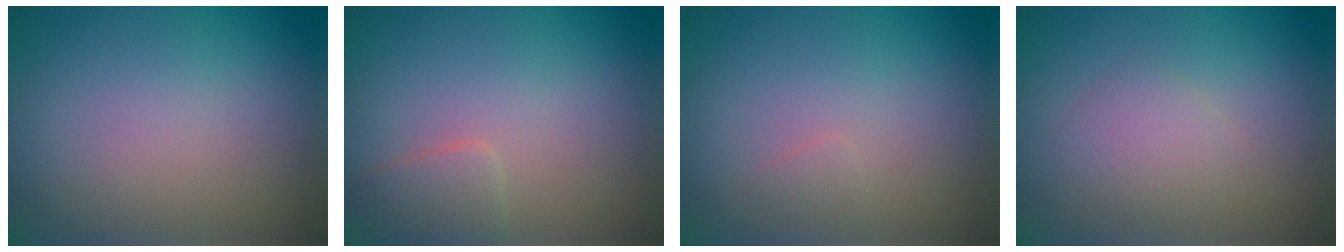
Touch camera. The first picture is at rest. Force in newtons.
{"total": 1.7, "press": 1.7, "slide": 0.1}
{"total": 0.6, "press": 0.6, "slide": 0.1}
{"total": 2.1, "press": 2.1, "slide": 0.0}